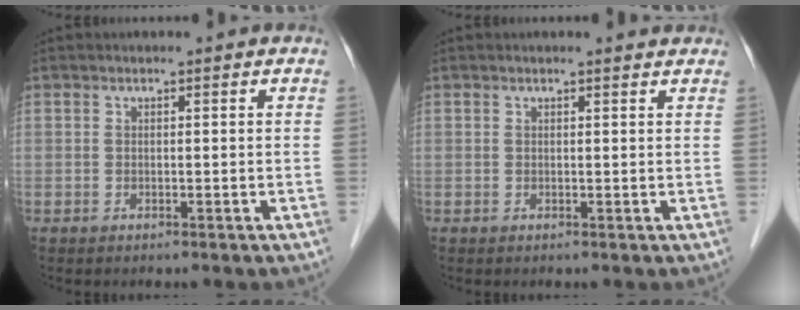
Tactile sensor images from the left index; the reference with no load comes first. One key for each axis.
{"total": 1.6, "fx": 1.5, "fy": 0.1, "fz": 0.6, "tx": -0.014, "ty": 0.004, "tz": 0.016}